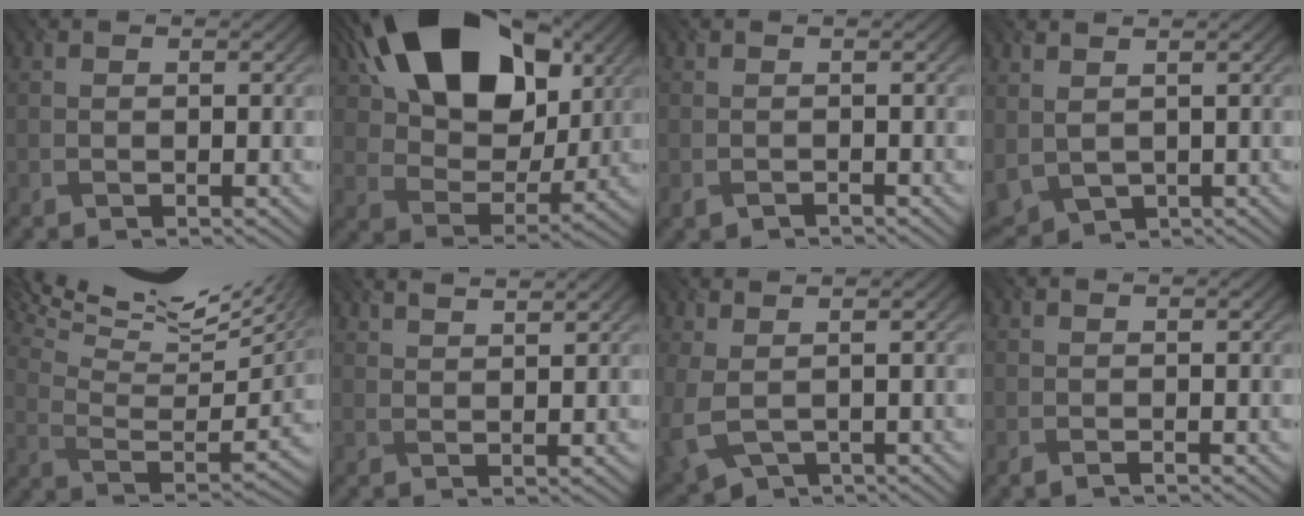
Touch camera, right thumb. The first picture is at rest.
{"total": 19.7, "force": [8.8, 12.5, 12.4], "torque": [-0.234, 0.019, 0.143]}
{"total": 1.0, "force": [-0.7, 0.5, 0.5], "torque": [-0.014, -0.002, -0.013]}
{"total": 5.0, "force": [1.0, 3.2, 3.7], "torque": [-0.119, -0.011, 0.033]}
{"total": 18.4, "force": [12.7, 4.5, 12.5], "torque": [-0.238, 0.021, 0.189]}
{"total": 3.3, "force": [2.7, 0.6, 1.7], "torque": [-0.022, 0.004, 0.040]}
{"total": 5.3, "force": [0.4, 2.9, 4.4], "torque": [-0.124, -0.015, 0.018]}
{"total": 0.7, "force": [-0.3, 0.1, 0.6], "torque": [-0.013, -0.003, -0.006]}